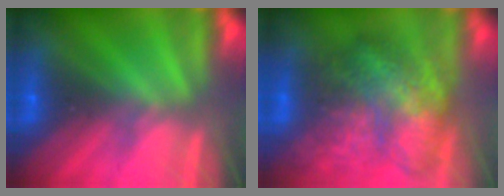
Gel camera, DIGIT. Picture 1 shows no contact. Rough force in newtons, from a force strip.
{"total": 8.4}